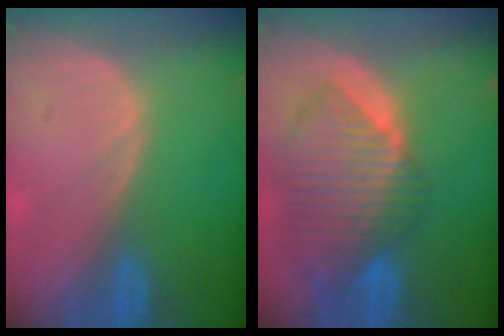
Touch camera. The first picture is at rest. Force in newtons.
{"total": 10.3, "press": 8.9, "slide": 5.1}